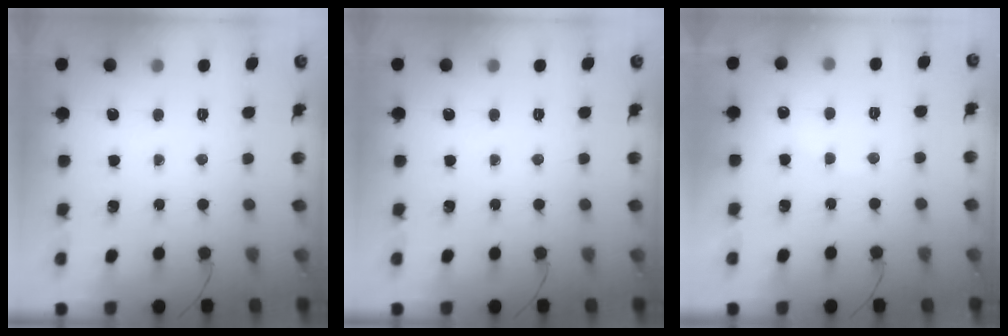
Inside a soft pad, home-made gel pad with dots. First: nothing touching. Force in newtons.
{"total": 0.0}
{"total": 5.7, "press": 5.7, "slide": 1.0}